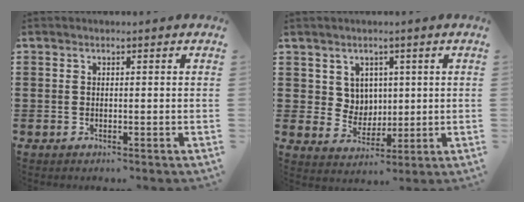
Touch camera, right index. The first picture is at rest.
{"total": 4.6, "force": [2.4, 3.9, 0.6], "torque": [-0.034, 0.005, 0.044]}